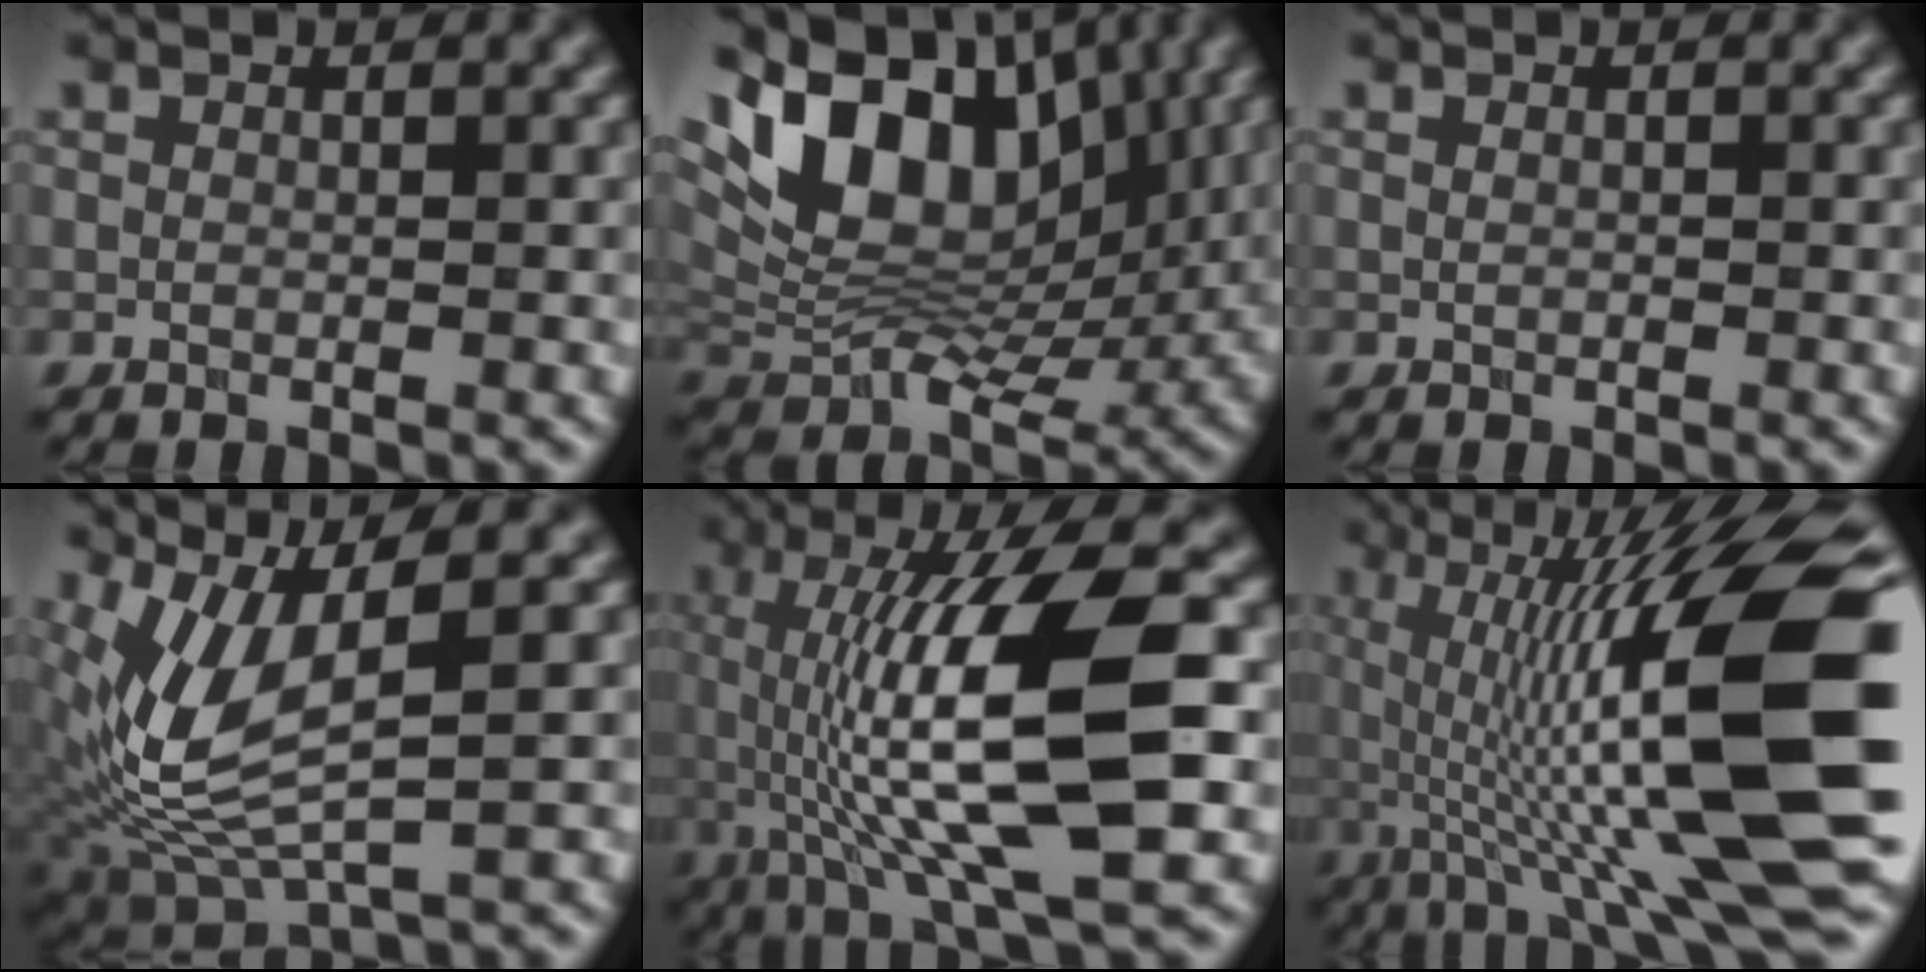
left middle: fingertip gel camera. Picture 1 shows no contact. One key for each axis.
{"total": 12.0, "fx": 4.4, "fy": 7.3, "fz": 8.5, "tx": -0.160, "ty": 0.007, "tz": 0.085}
{"total": 0.0}
{"total": 7.2, "fx": 1.0, "fy": 2.2, "fz": 6.8, "tx": -0.157, "ty": -0.006, "tz": 0.030}
{"total": 12.5, "fx": -0.1, "fy": 3.6, "fz": 11.9, "tx": -0.211, "ty": 0.007, "tz": 0.002}
{"total": 16.4, "fx": -0.7, "fy": 3.7, "fz": 16.0, "tx": -0.254, "ty": 0.035, "tz": -0.002}